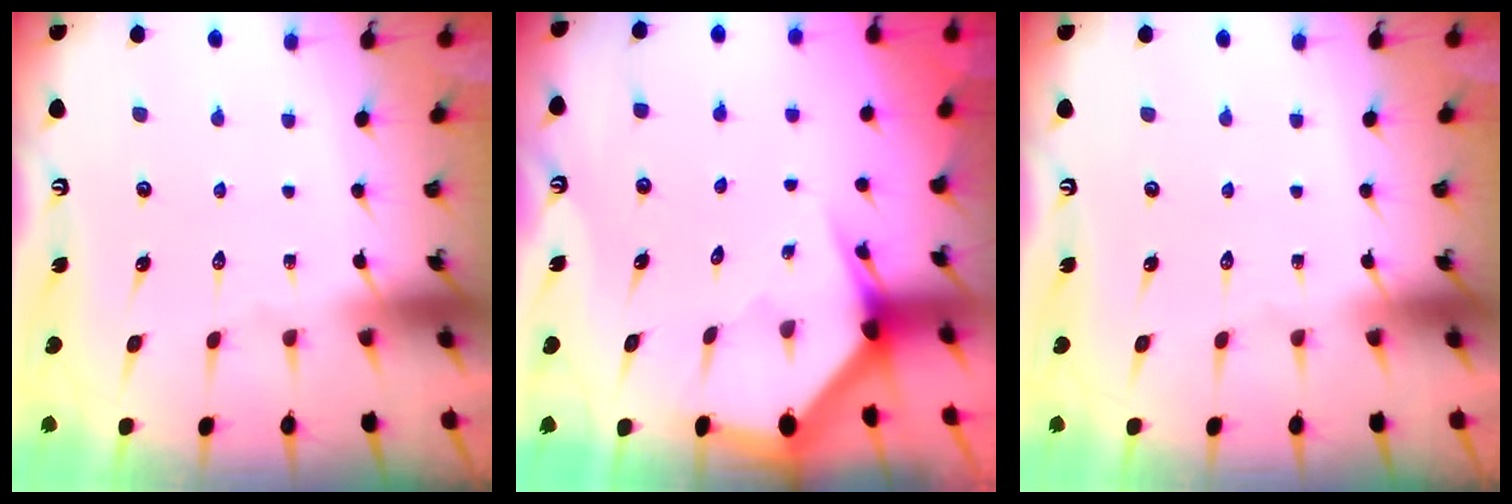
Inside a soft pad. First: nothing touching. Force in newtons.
{"total": 2.9, "press": 2.9, "slide": 0.2}
{"total": 0.0}